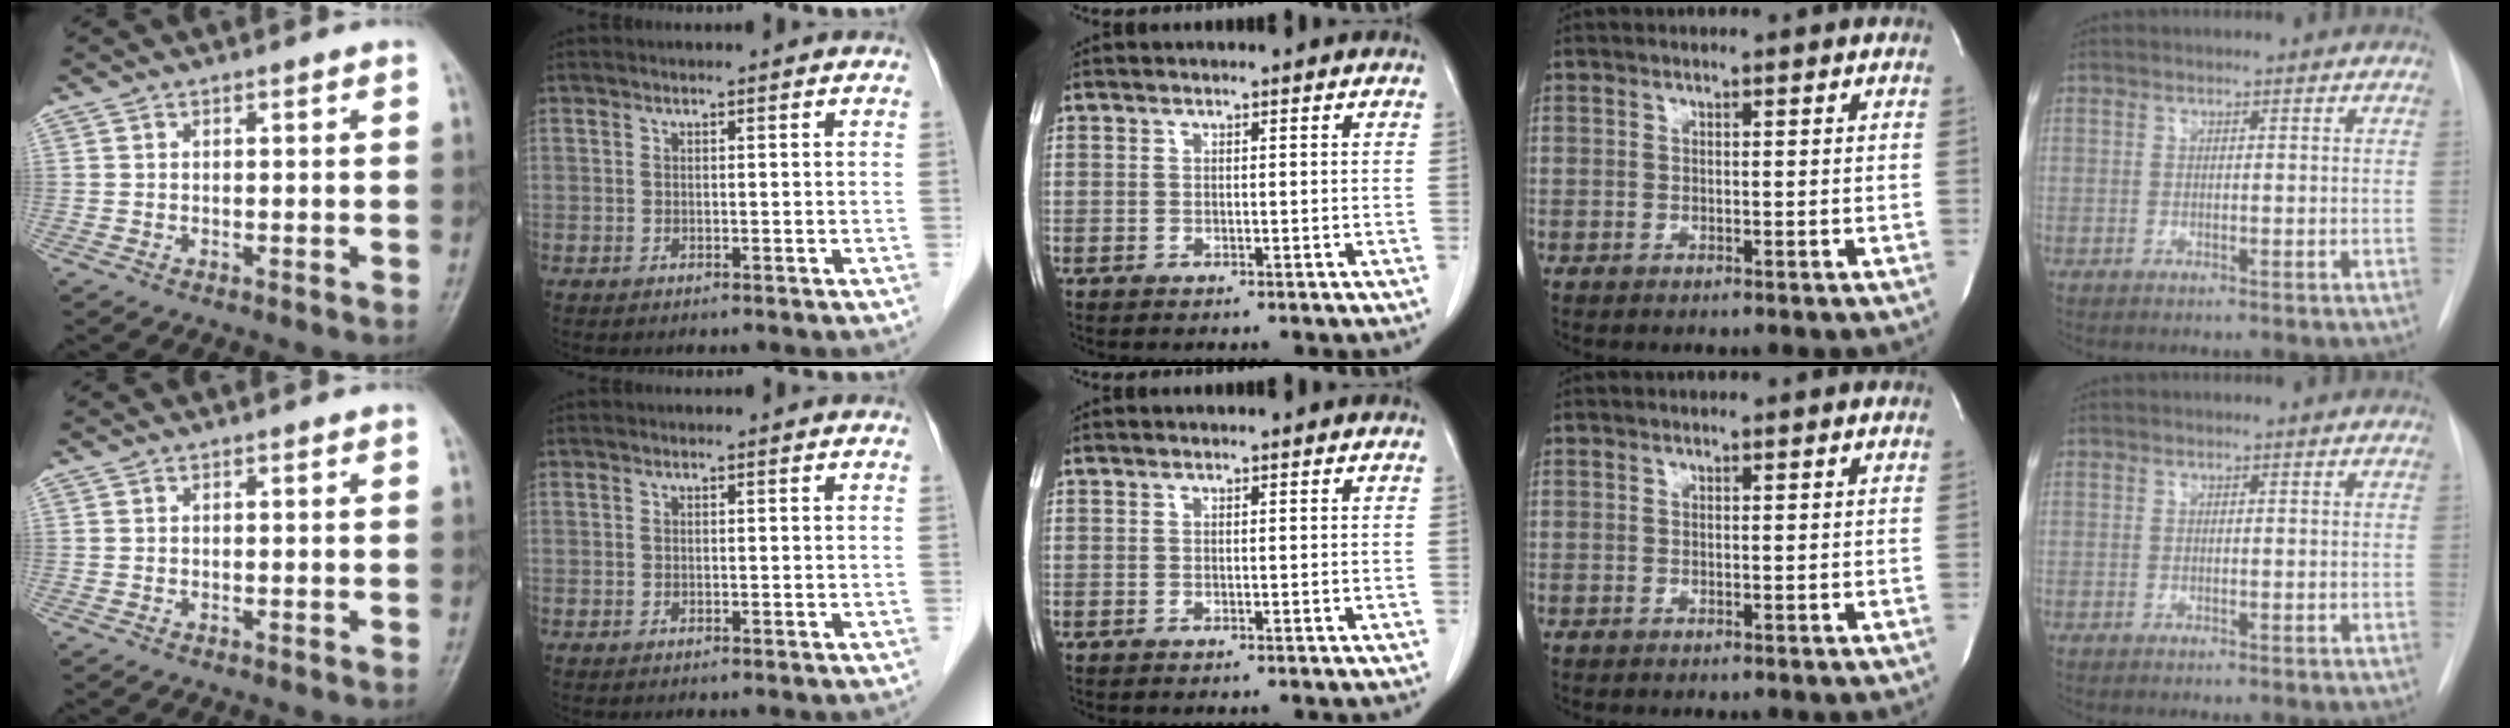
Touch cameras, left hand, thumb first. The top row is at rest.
{}